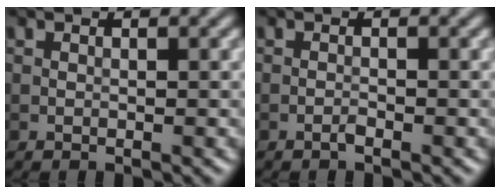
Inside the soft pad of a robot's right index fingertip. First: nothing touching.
{"total": 0.6, "force": [-0.5, 0.0, 0.3], "torque": [-0.006, 0.002, -0.011]}